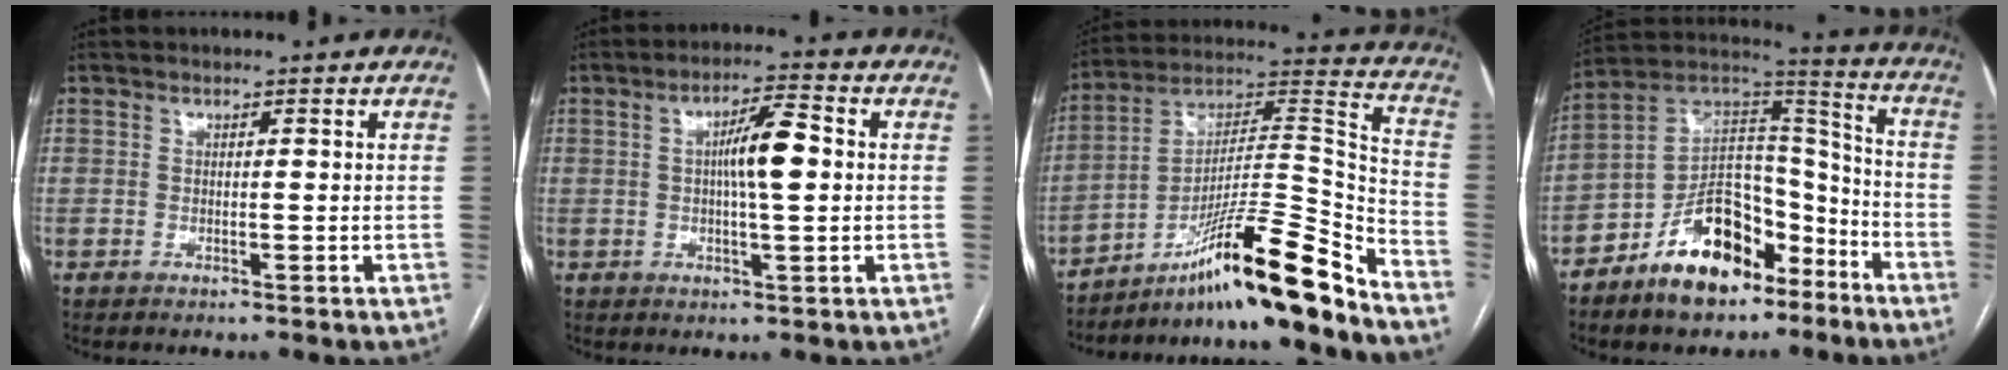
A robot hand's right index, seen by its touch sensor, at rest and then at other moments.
{"total": 7.0, "force": [0.5, 0.9, 6.9], "torque": [-0.120, 0.012, 0.006]}
{"total": 20.6, "force": [-15.1, -0.7, 13.9], "torque": [-0.225, 0.016, -0.252]}
{"total": 15.9, "force": [-9.7, 8.4, 9.4], "torque": [-0.167, 0.036, -0.164]}